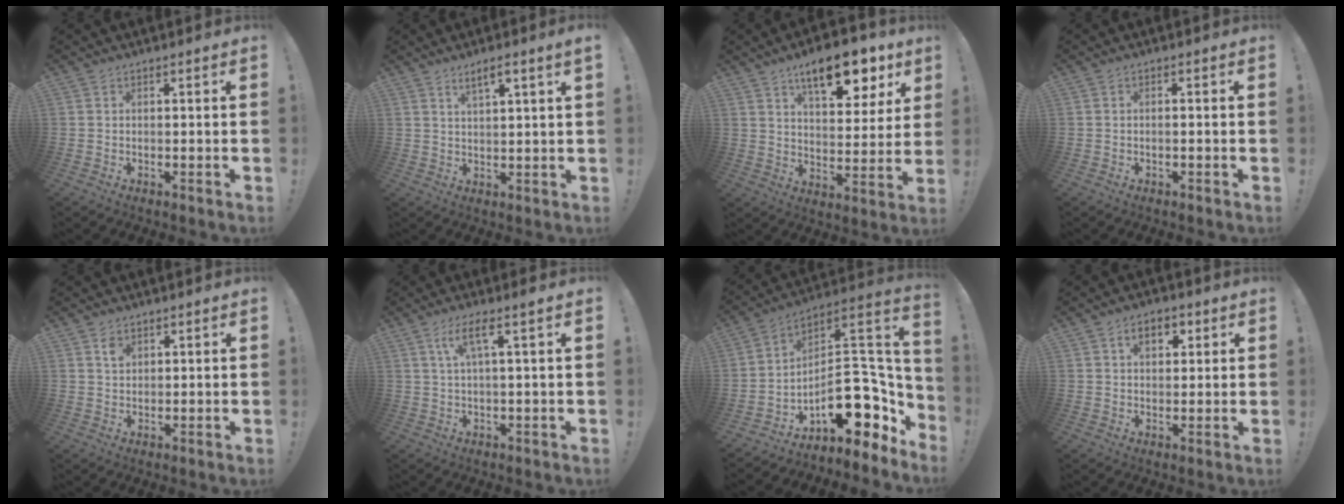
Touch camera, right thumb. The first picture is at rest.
{"total": 4.0, "force": [2.5, 0.0, 3.1], "torque": [-0.055, -0.009, 0.040]}
{"total": 15.5, "force": [10.2, 5.9, 10.1], "torque": [-0.139, -0.056, 0.167]}
{"total": 1.2, "force": [-0.9, -0.1, 0.7], "torque": [-0.016, 0.003, -0.016]}
{"total": 2.8, "force": [1.6, 1.9, 1.3], "torque": [-0.013, -0.006, 0.026]}
{"total": 6.3, "force": [2.0, 0.4, 6.0], "torque": [-0.116, 0.005, 0.031]}
{"total": 19.3, "force": [-5.1, 10.6, 15.3], "torque": [-0.205, 0.011, -0.072]}
{"total": 5.8, "force": [2.2, 3.7, 3.8], "torque": [-0.053, 0.002, 0.035]}